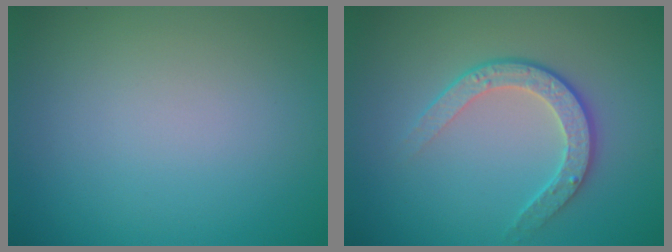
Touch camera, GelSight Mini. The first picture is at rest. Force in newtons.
{"total": 3.5, "press": 2.9, "slide": 1.9}